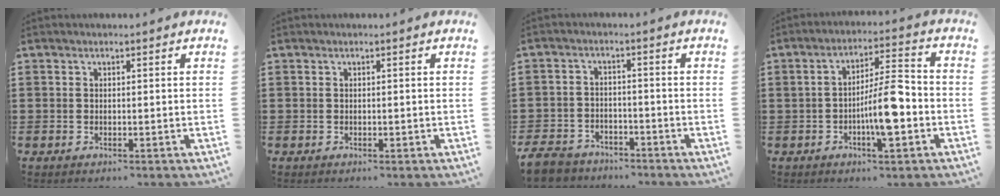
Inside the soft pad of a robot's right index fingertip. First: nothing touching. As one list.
[{"total": 0.0}, {"total": 5.0, "force": [-4.7, 1.5, 0.9], "torque": [-0.034, 0.002, -0.097]}, {"total": 8.8, "force": [-2.5, 2.4, 8.1], "torque": [-0.141, 0.002, -0.049]}]